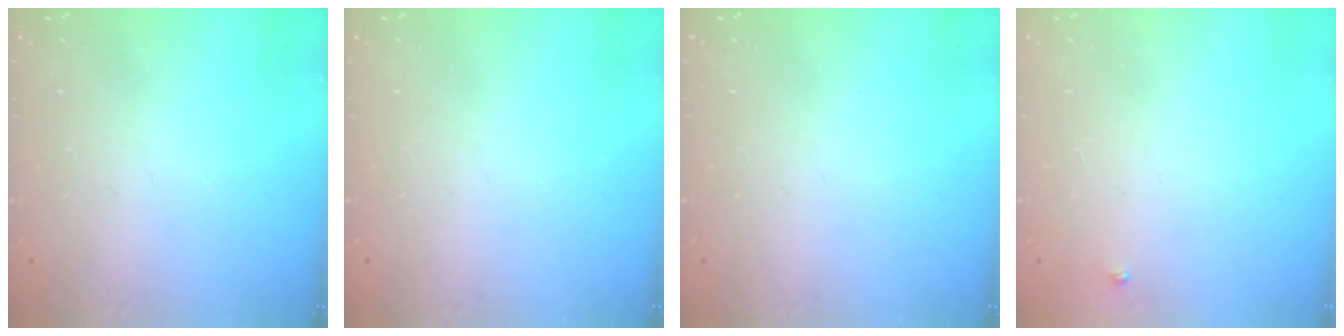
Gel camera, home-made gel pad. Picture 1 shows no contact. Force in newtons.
{"total": 0.0}
{"total": 0.0}
{"total": 2.7, "press": 2.7, "slide": 0.3}